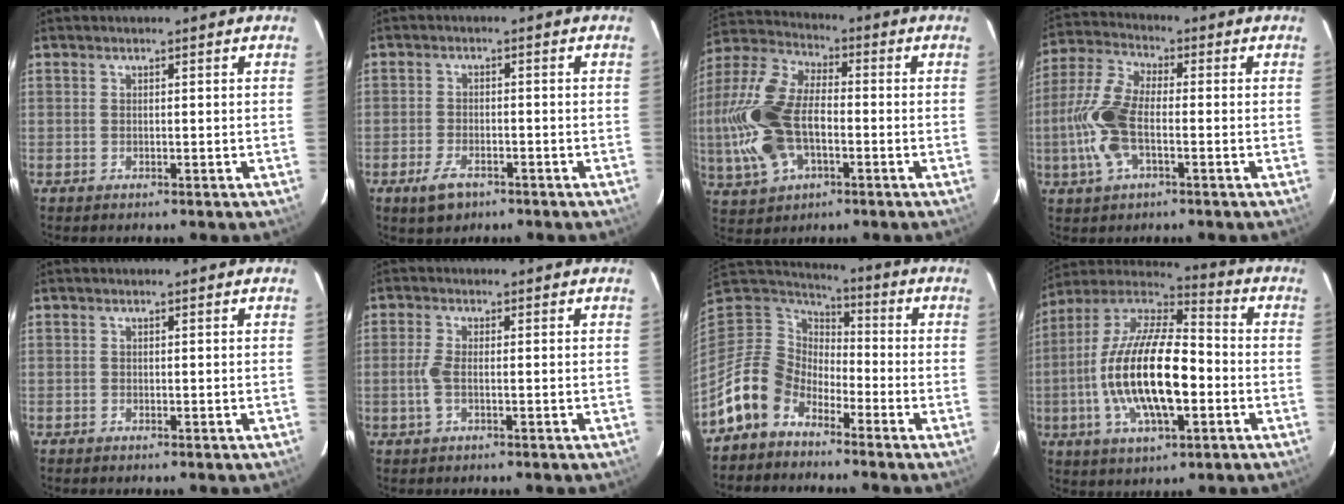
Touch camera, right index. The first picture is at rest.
{"total": 4.9, "force": [-3.1, 2.6, 2.8], "torque": [-0.070, -0.004, -0.052]}
{"total": 18.4, "force": [-3.0, 10.5, 14.8], "torque": [-0.340, 0.009, -0.053]}
{"total": 11.6, "force": [-2.4, 5.2, 10.1], "torque": [-0.231, 0.009, -0.054]}
{"total": 0.0}
{"total": 3.3, "force": [-0.7, 1.1, 3.1], "torque": [-0.072, 0.001, -0.016]}
{"total": 11.7, "force": [-8.2, 7.3, 3.9], "torque": [-0.098, 0.021, -0.163]}
{"total": 20.8, "force": [-3.8, 7.9, 18.9], "torque": [-0.371, -0.006, -0.076]}